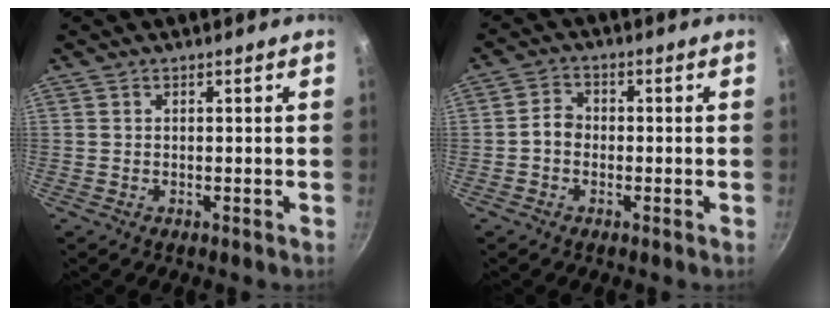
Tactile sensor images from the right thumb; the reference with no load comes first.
{"total": 3.4, "force": [-0.7, 2.8, 1.8], "torque": [-0.017, 0.019, -0.021]}